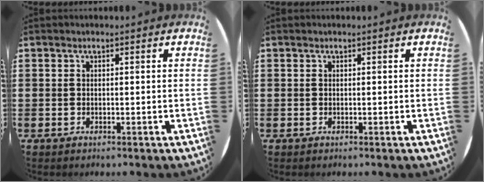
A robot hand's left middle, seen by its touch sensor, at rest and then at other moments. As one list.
[{"total": 0.0}]